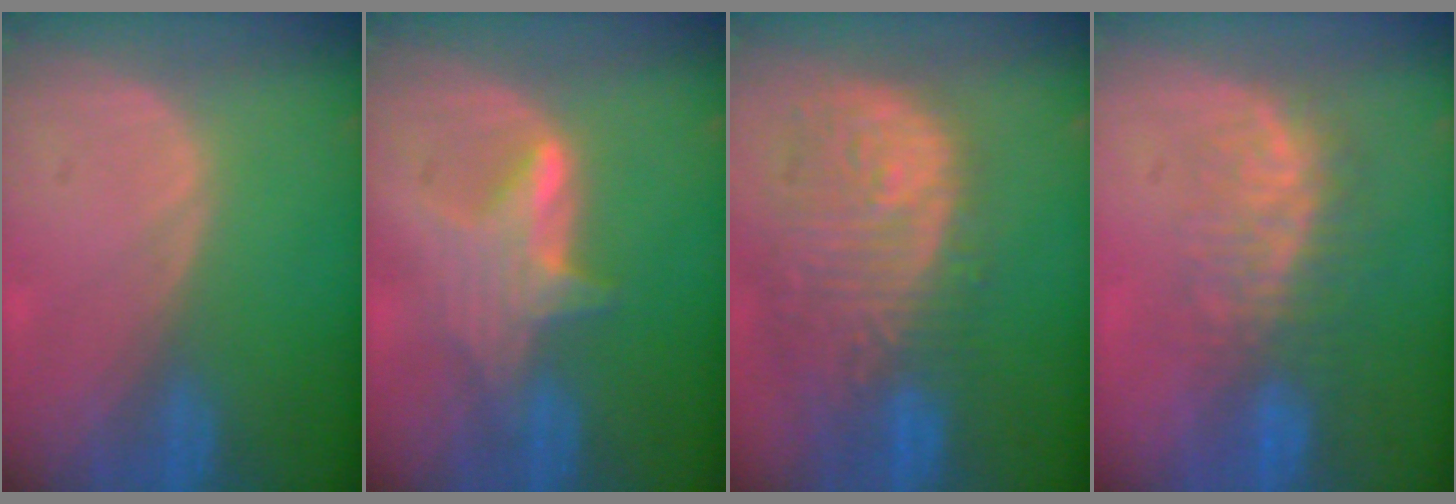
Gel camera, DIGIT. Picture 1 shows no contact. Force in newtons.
{"total": 5.1, "press": 5.1, "slide": 0.5}
{"total": 13.0, "press": 11.1, "slide": 6.8}
{"total": 7.7, "press": 7.3, "slide": 2.7}